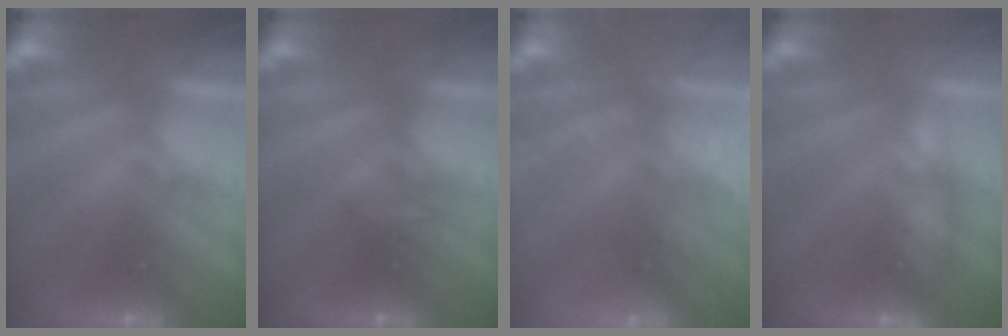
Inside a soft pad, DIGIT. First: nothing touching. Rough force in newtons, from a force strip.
{"total": 1.5}
{"total": 2.6}
{"total": 4.7}